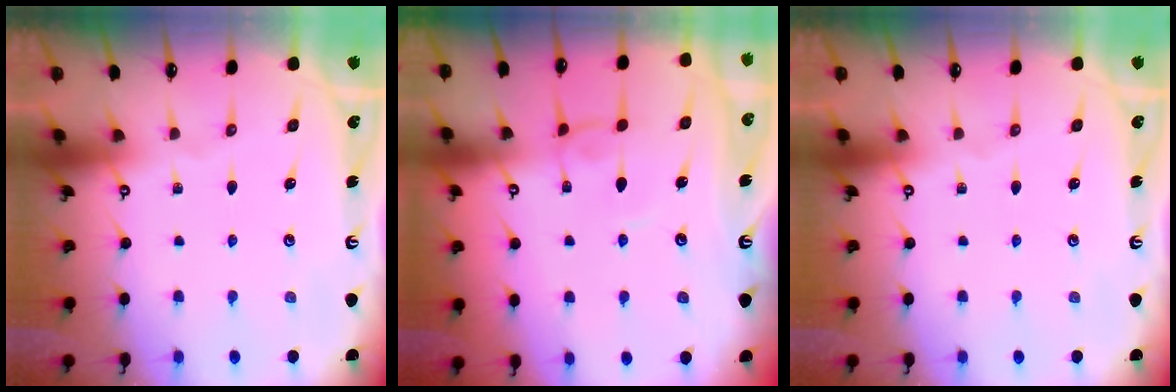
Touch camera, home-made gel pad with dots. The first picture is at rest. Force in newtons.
{"total": 0.6, "press": 0.4, "slide": 0.4}
{"total": 0.0}